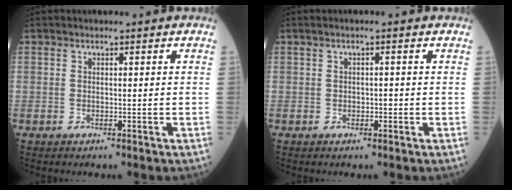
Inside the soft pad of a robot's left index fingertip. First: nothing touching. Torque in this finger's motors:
{"motor_torque": [-0.12, 0.10, 0.03, 0.00]}